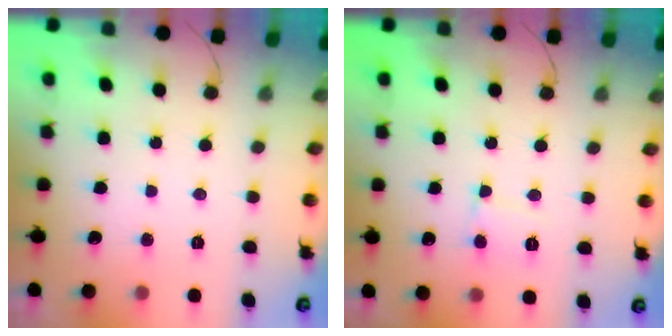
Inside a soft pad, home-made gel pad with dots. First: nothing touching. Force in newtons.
{"total": 5.5, "press": 5.4, "slide": 0.5}